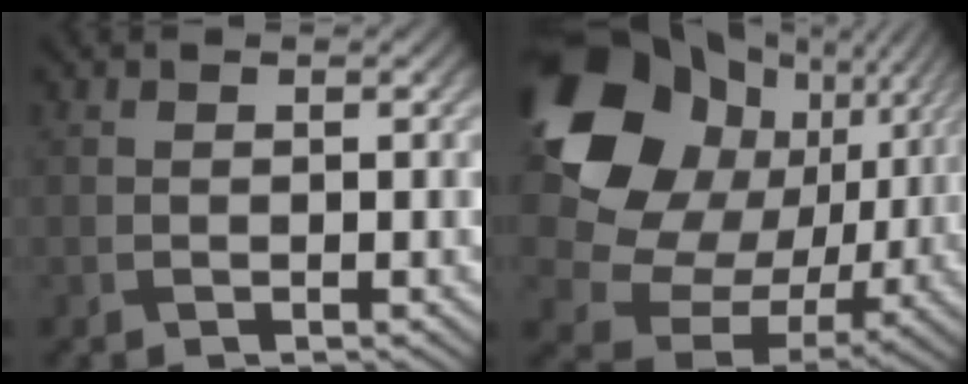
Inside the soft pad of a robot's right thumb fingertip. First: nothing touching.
{"total": 19.2, "force": [4.2, 15.6, 10.4], "torque": [-0.251, -0.019, 0.095]}